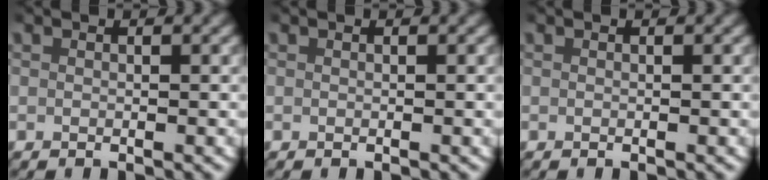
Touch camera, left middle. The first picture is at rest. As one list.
[{"total": 0.0}, {"total": 0.0}]